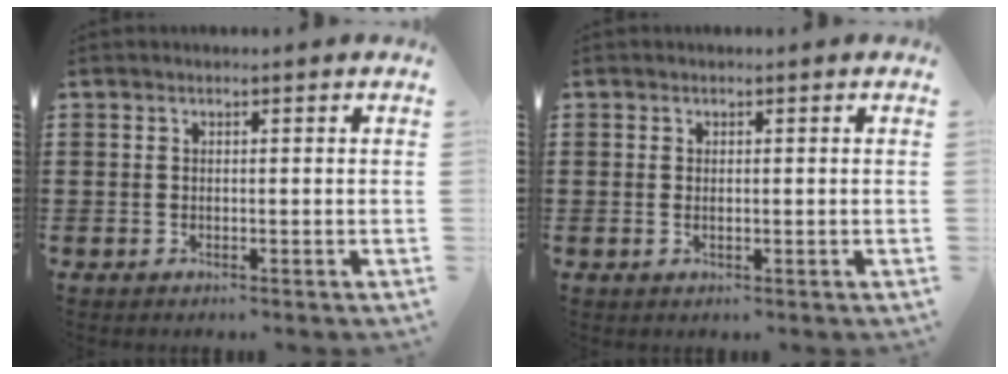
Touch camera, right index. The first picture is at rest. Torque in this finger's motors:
{"motor_torque": [-0.64, 1.50, -0.02, 0.00]}